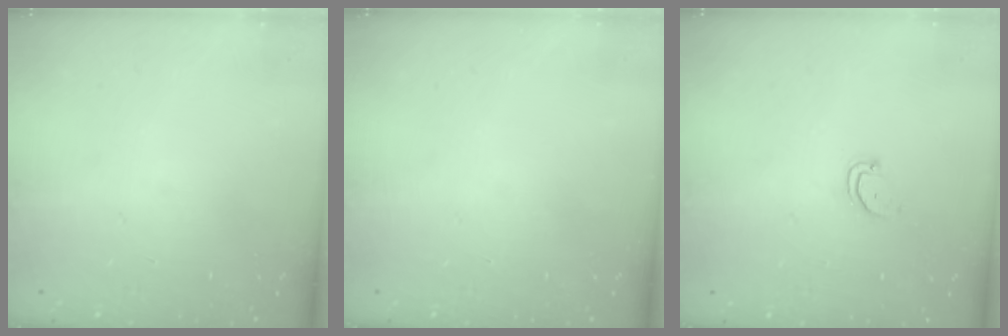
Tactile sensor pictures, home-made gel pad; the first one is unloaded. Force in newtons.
{"total": 0.0}
{"total": 2.5, "press": 2.5, "slide": 0.3}